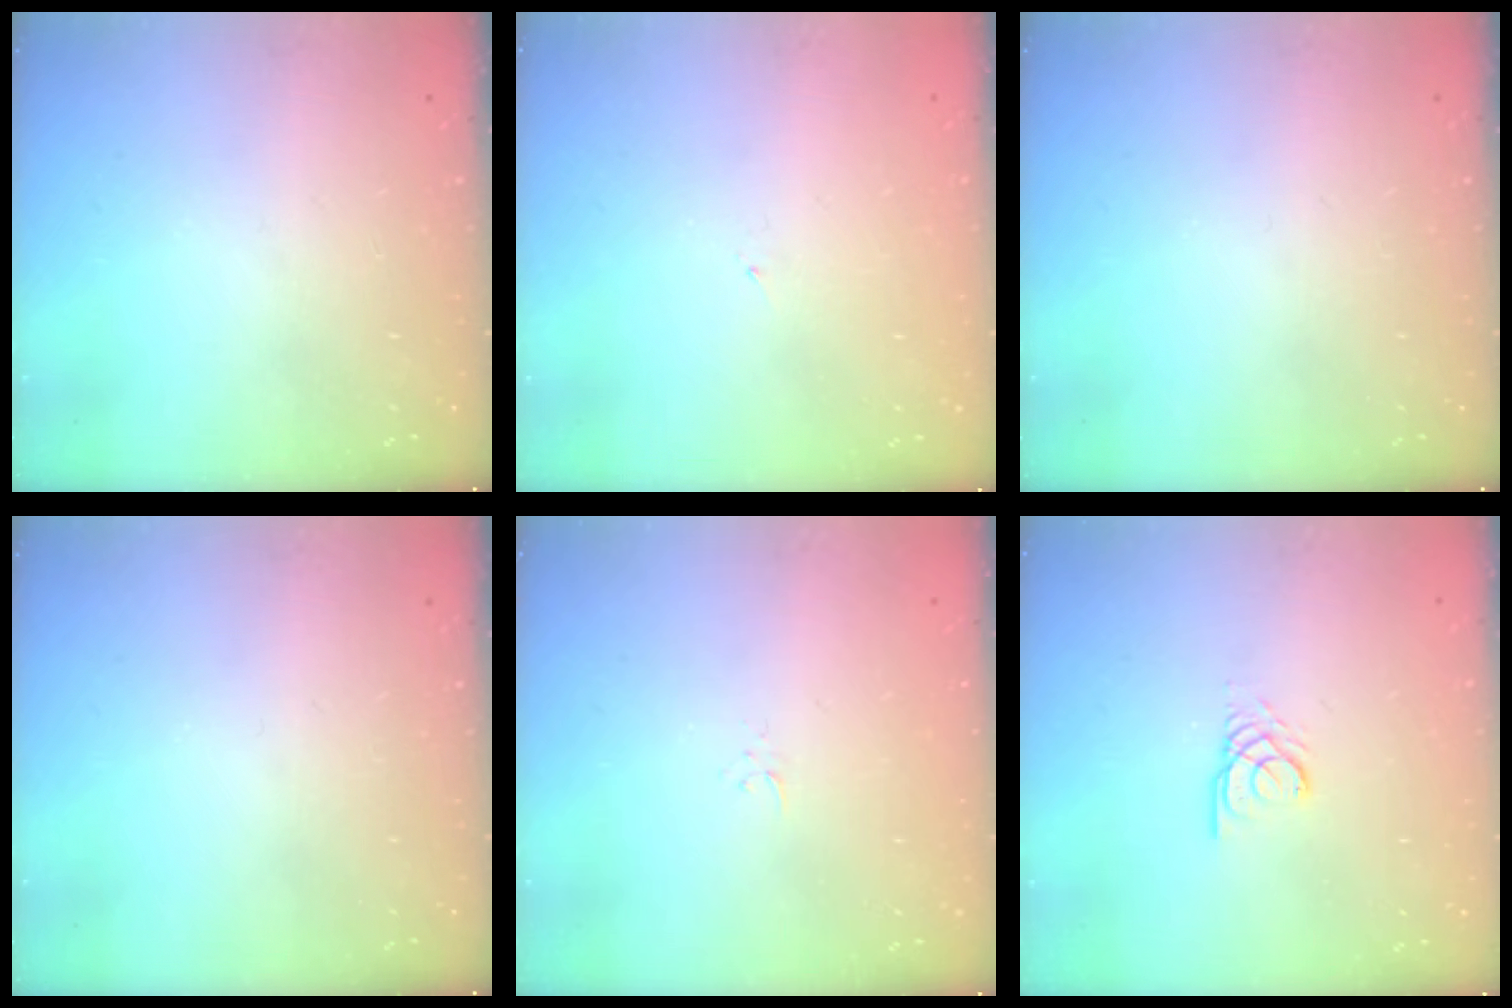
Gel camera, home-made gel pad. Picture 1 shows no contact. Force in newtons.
{"total": 1.9, "press": 1.9, "slide": 0.1}
{"total": 0.0}
{"total": 0.0}
{"total": 2.3, "press": 2.3, "slide": 0.3}
{"total": 2.3, "press": 2.3, "slide": 0.1}